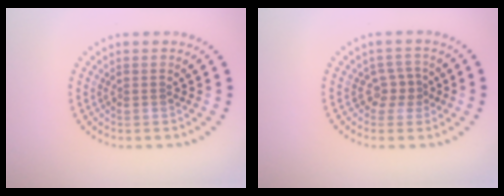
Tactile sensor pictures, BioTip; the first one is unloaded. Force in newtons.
{"total": 1.7, "press": 1.5, "slide": 0.9}